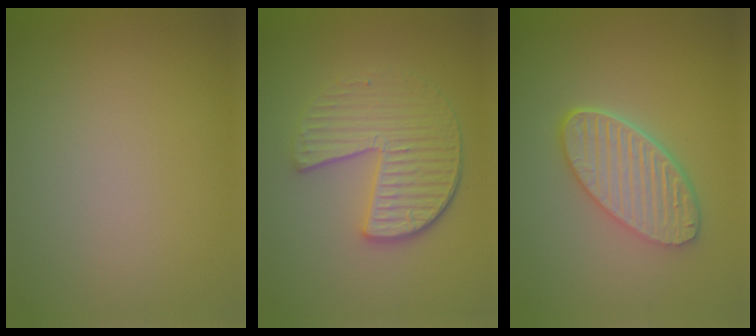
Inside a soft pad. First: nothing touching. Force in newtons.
{"total": 5.0, "press": 4.0, "slide": 3.1}
{"total": 5.6, "press": 4.3, "slide": 3.5}